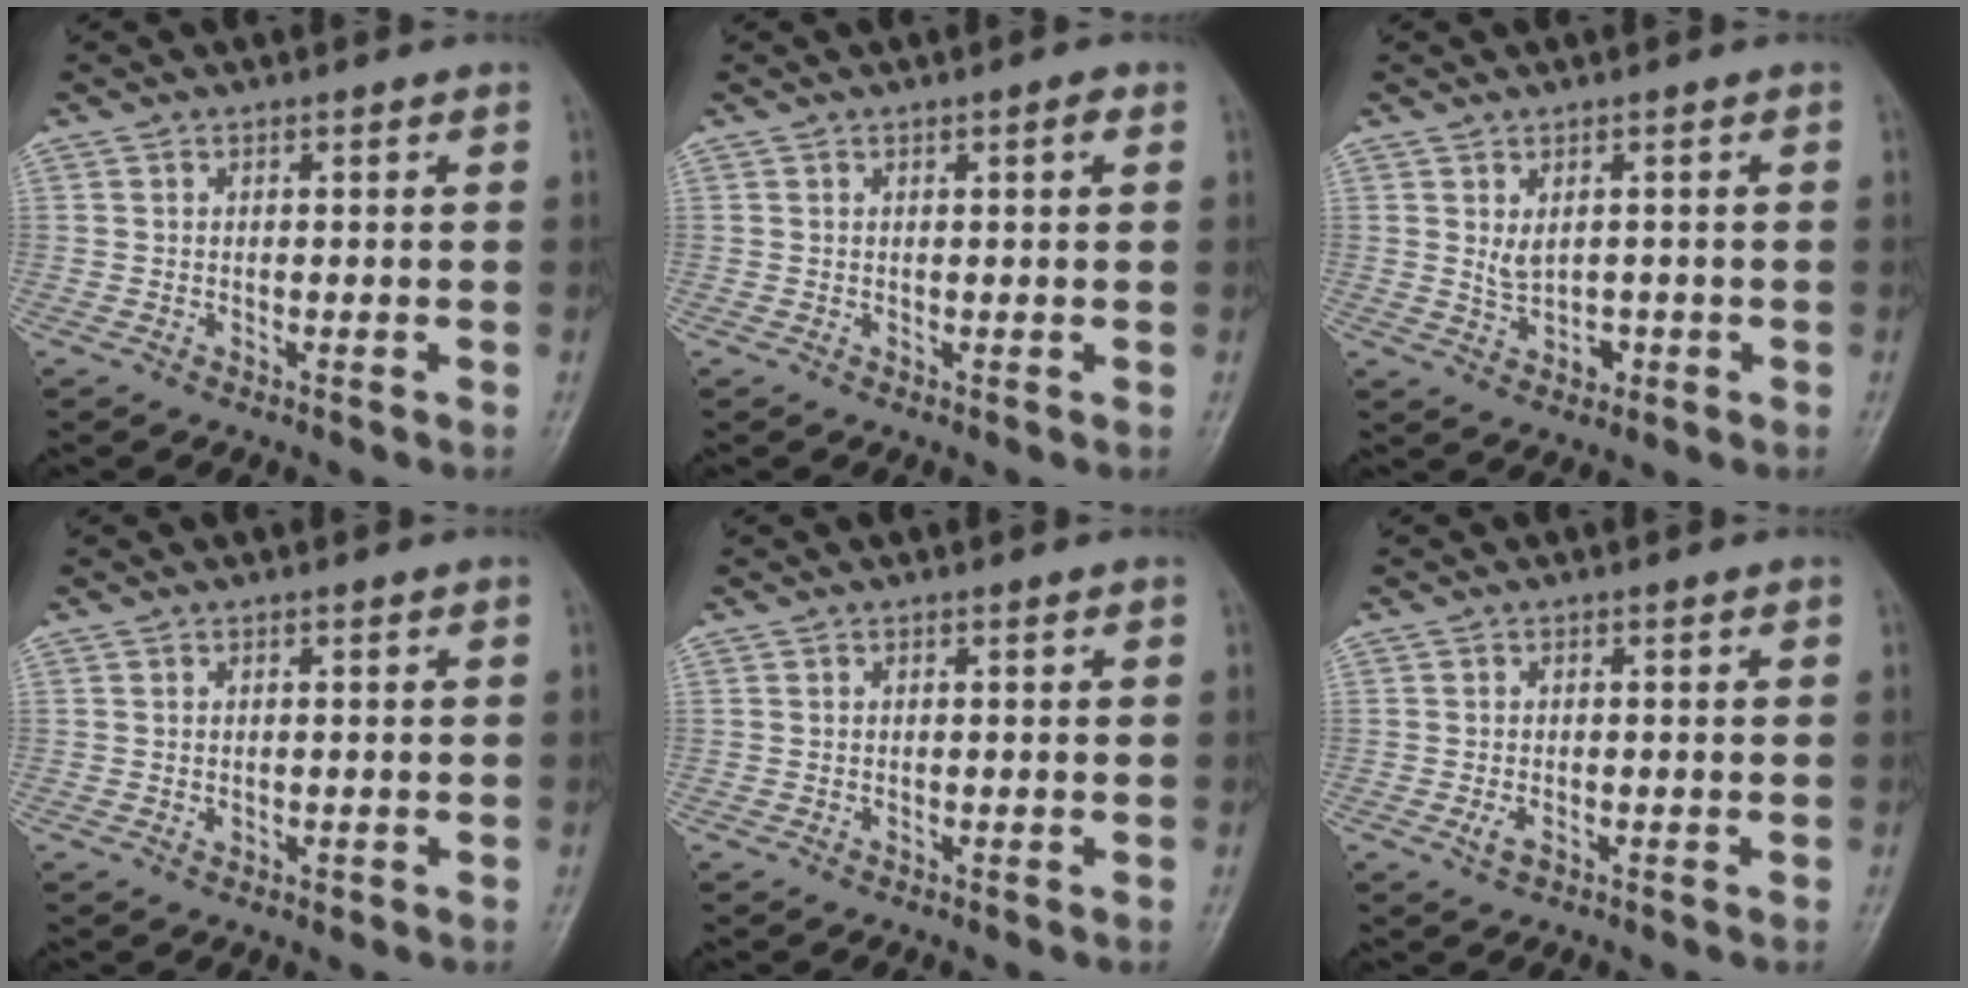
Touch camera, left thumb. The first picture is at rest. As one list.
[{"total": 1.4, "force": [0.6, 0.3, 1.2], "torque": [-0.017, 0.001, 0.007]}, {"total": 3.6, "force": [0.3, 2.5, 2.5], "torque": [-0.033, -0.006, 0.014]}, {"total": 1.0, "force": [-0.1, 0.8, 0.6], "torque": [-0.007, 0.000, 0.001]}, {"total": 0.0}, {"total": 1.8, "force": [-0.8, 1.0, 1.3], "torque": [-0.028, 0.001, -0.013]}]